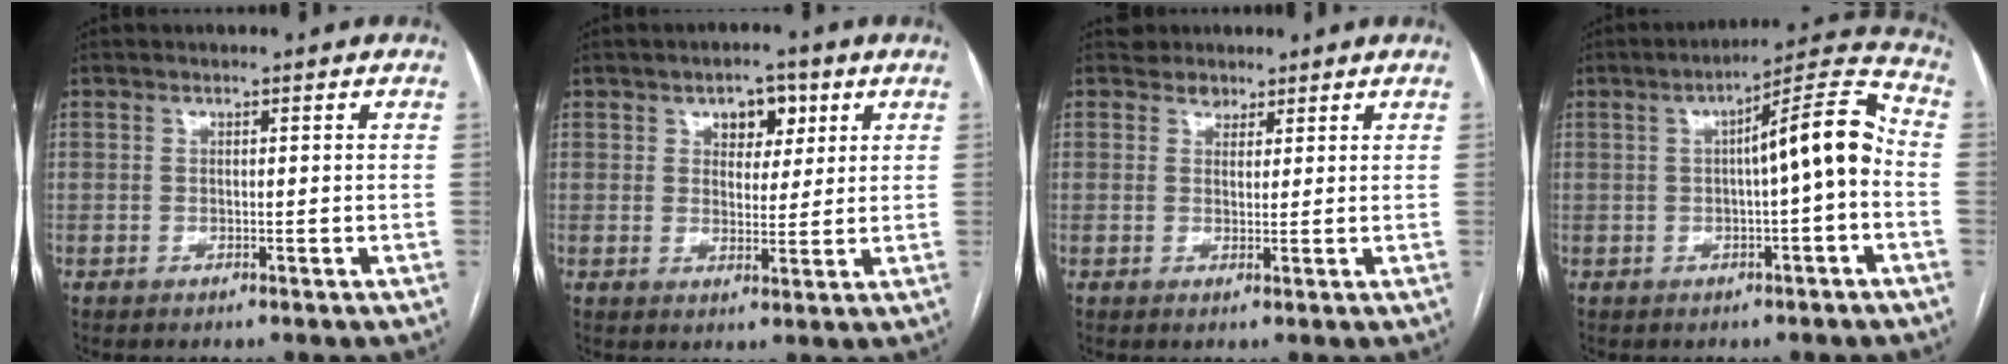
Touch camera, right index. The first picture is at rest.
{"total": 5.0, "force": [2.4, 3.1, 3.2], "torque": [-0.039, 0.011, 0.036]}
{"total": 2.9, "force": [2.2, 1.7, -0.5], "torque": [0.014, 0.009, 0.031]}
{"total": 9.9, "force": [-0.4, 0.9, 9.9], "torque": [-0.140, 0.033, -0.006]}